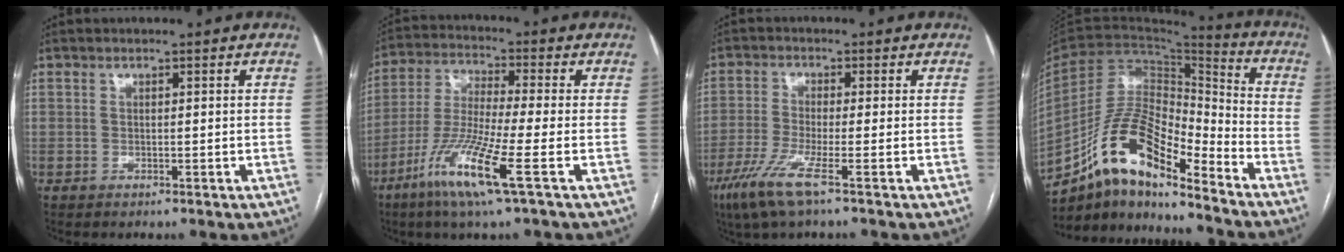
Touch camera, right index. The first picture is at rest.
{"total": 12.3, "force": [-5.8, -0.7, 10.8], "torque": [-0.227, -0.026, -0.116]}
{"total": 6.8, "force": [-4.0, 0.0, 5.6], "torque": [-0.116, -0.019, -0.082]}
{"total": 14.9, "force": [-11.0, 3.8, 9.4], "torque": [-0.174, 0.033, -0.198]}